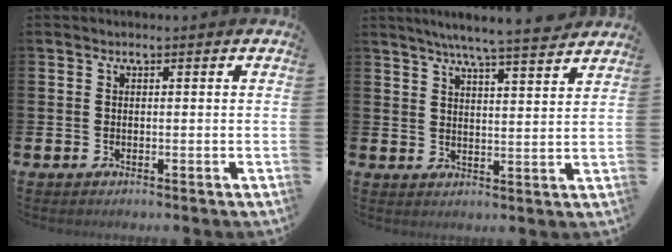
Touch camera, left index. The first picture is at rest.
{"total": 6.3, "force": [6.0, -0.5, 2.0], "torque": [-0.045, -0.035, 0.101]}